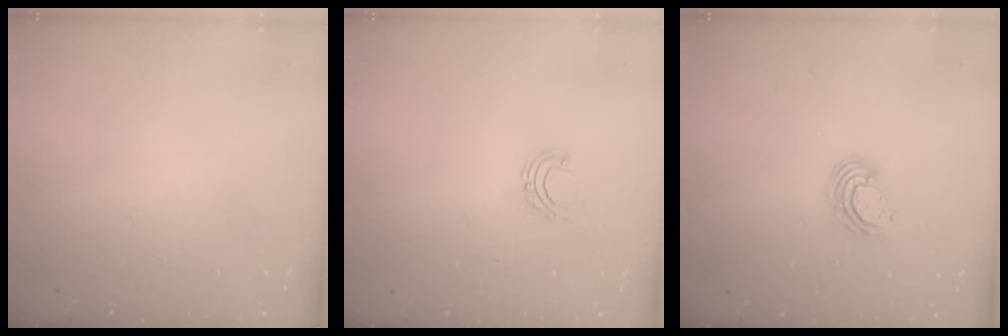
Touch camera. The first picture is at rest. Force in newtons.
{"total": 5.9, "press": 5.9, "slide": 0.6}
{"total": 8.2, "press": 8.1, "slide": 1.4}